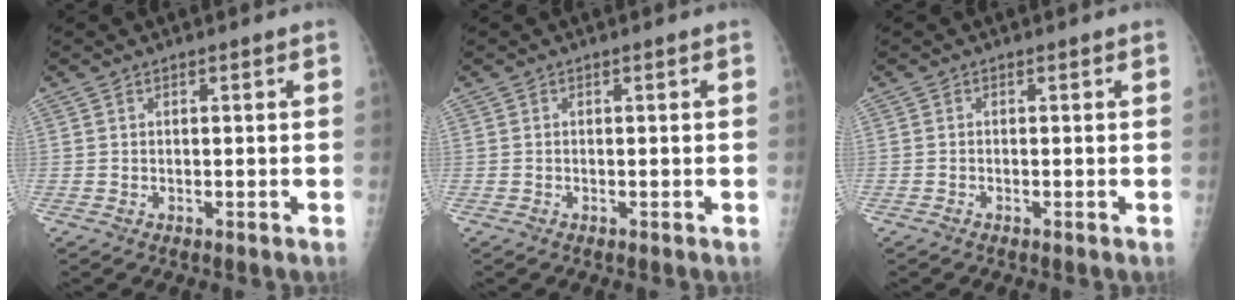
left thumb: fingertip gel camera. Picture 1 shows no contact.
{"total": 0.0}
{"total": 0.0}